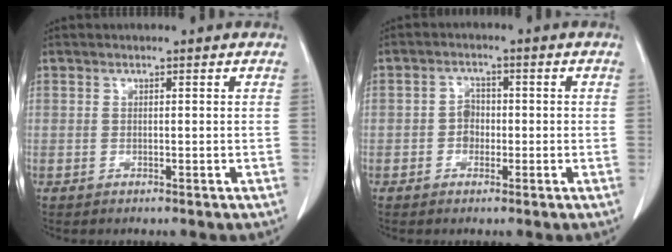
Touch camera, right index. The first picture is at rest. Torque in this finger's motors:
{"motor_torque": [0.41, -0.34, 0.00, 0.04]}